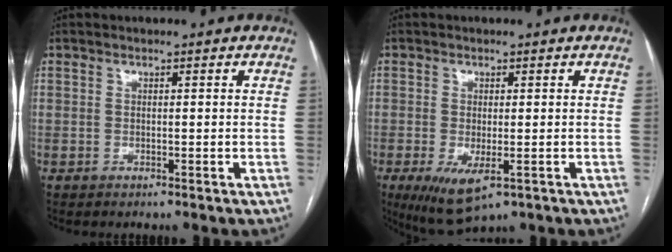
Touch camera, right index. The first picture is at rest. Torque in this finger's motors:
{"motor_torque": [0.98, -0.64, 0.36, 0.07]}